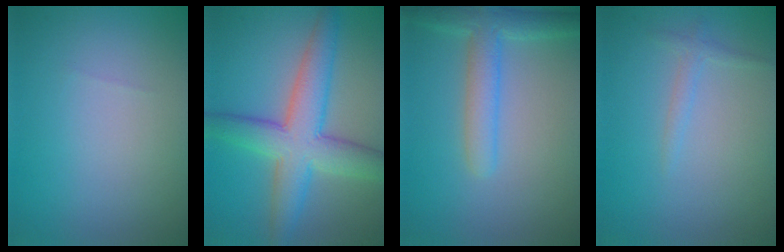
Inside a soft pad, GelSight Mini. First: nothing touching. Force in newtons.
{"total": 7.4, "press": 7.3, "slide": 0.4}
{"total": 4.0, "press": 4.0, "slide": 0.2}
{"total": 1.1, "press": 1.1, "slide": 0.1}